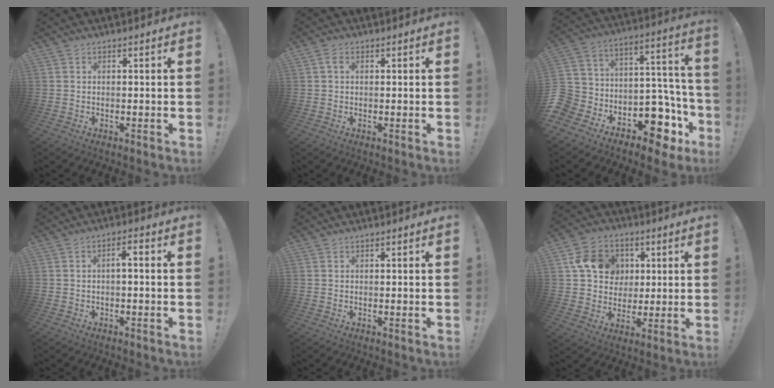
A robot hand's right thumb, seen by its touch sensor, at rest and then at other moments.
{"total": 1.7, "force": [0.5, 1.1, 1.2], "torque": [-0.020, 0.002, 0.007]}
{"total": 13.3, "force": [-8.1, 8.4, 6.4], "torque": [-0.087, 0.032, -0.128]}
{"total": 2.8, "force": [-0.8, 0.7, 2.6], "torque": [-0.048, 0.012, -0.018]}
{"total": 0.0}
{"total": 13.8, "force": [3.9, 11.8, 5.9], "torque": [-0.076, -0.001, 0.081]}